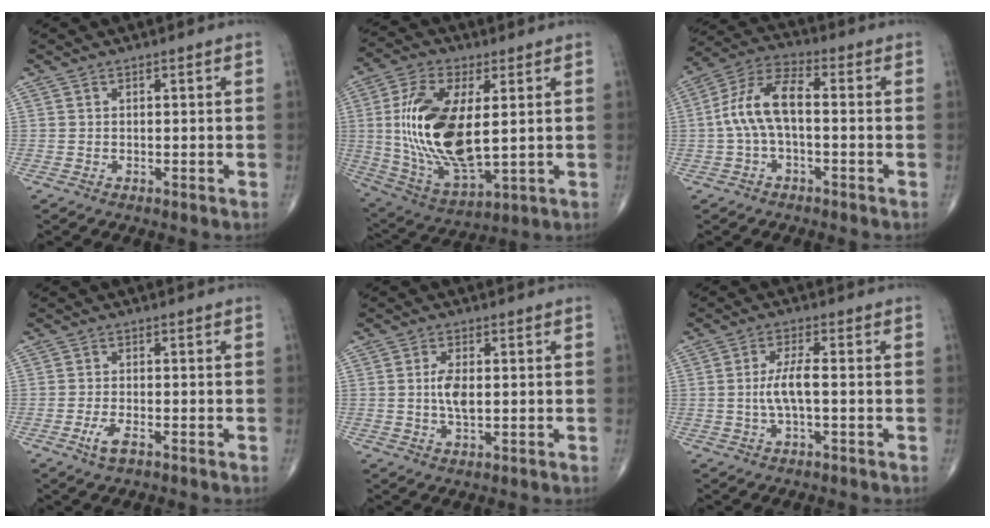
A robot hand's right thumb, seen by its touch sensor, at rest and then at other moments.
{"total": 20.2, "force": [2.0, 9.4, 17.8], "torque": [-0.353, -0.017, 0.048]}
{"total": 10.1, "force": [-0.6, 4.7, 9.0], "torque": [-0.187, 0.038, -0.018]}
{"total": 3.2, "force": [-1.7, 1.1, 2.5], "torque": [-0.055, 0.004, -0.031]}
{"total": 4.5, "force": [0.2, 2.1, 4.0], "torque": [-0.079, -0.004, 0.004]}
{"total": 4.9, "force": [-0.5, 1.2, 4.7], "torque": [-0.109, 0.008, -0.012]}